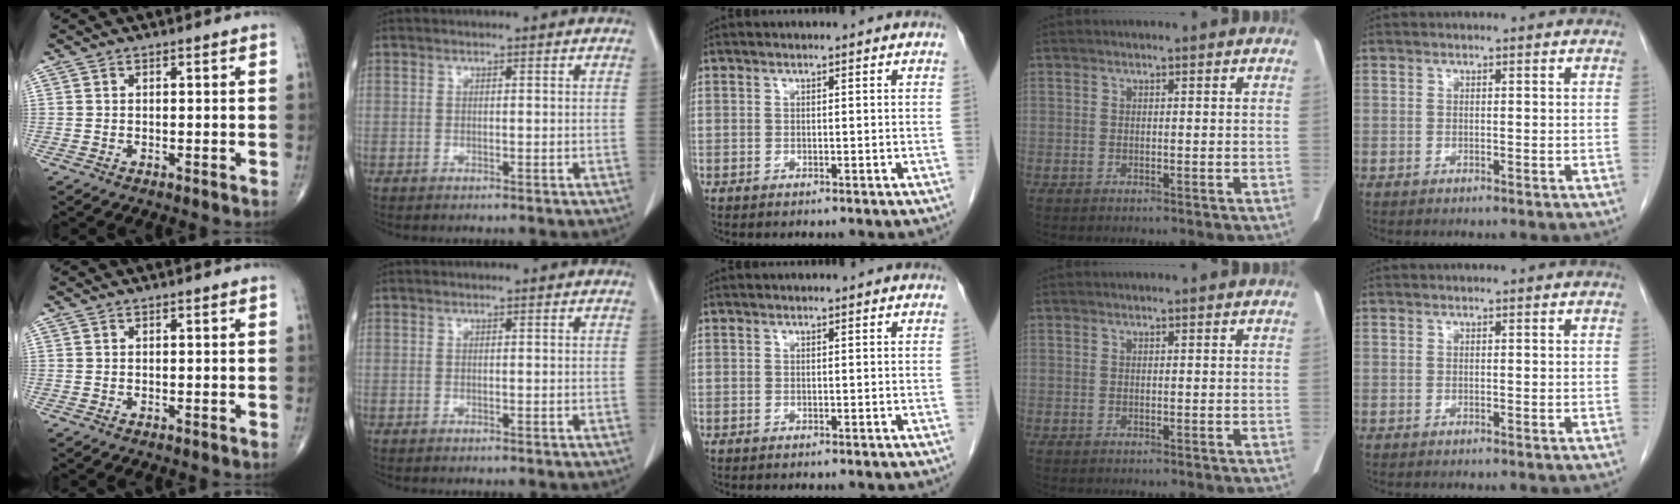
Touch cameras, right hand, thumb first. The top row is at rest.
{}